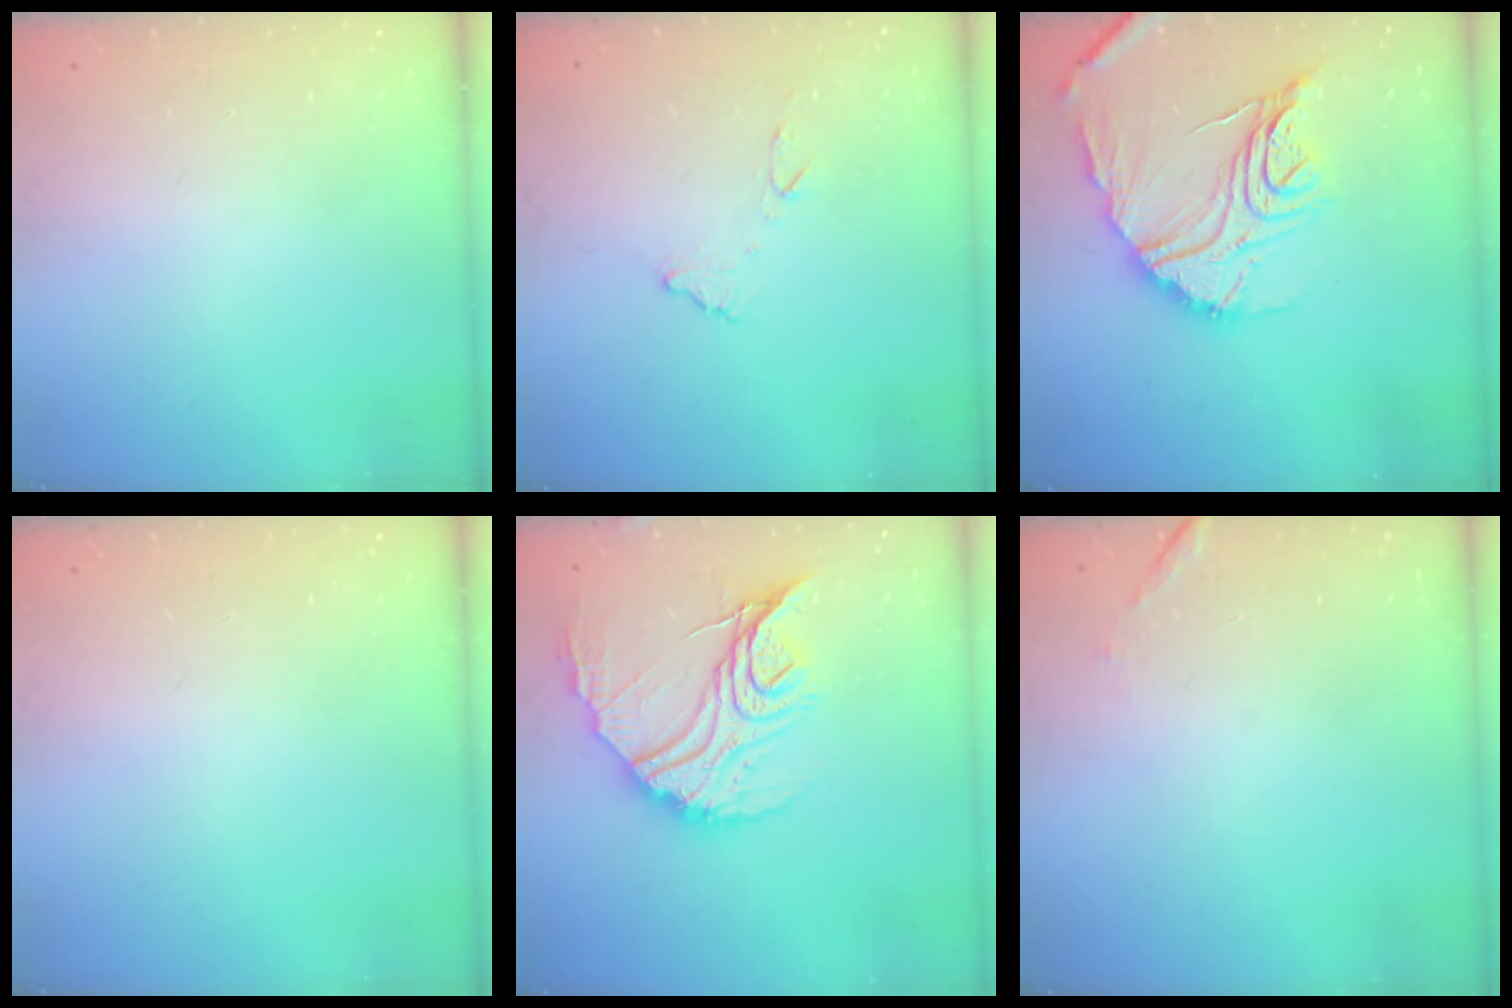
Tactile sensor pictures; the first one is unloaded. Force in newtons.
{"total": 7.6, "press": 7.5, "slide": 0.5}
{"total": 18.6, "press": 18.5, "slide": 1.4}
{"total": 0.0}
{"total": 20.4, "press": 20.3, "slide": 1.4}
{"total": 6.2, "press": 6.2, "slide": 0.2}